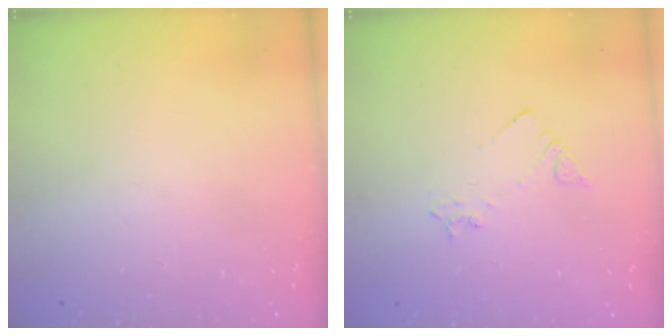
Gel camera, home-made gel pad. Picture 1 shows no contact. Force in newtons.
{"total": 2.1, "press": 2.1, "slide": 0.3}